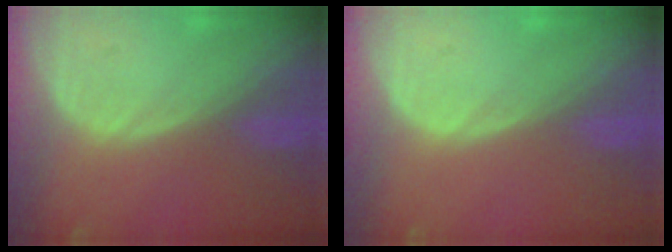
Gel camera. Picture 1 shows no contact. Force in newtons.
{"total": 0.0}